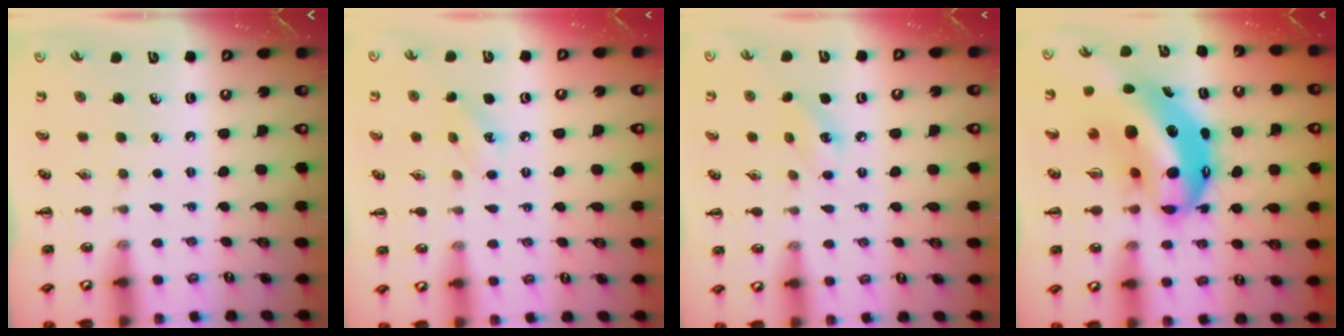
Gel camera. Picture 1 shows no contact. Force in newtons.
{"total": 4.9, "press": 4.7, "slide": 1.3}
{"total": 6.3, "press": 6.1, "slide": 1.7}
{"total": 14.5, "press": 14.1, "slide": 3.4}